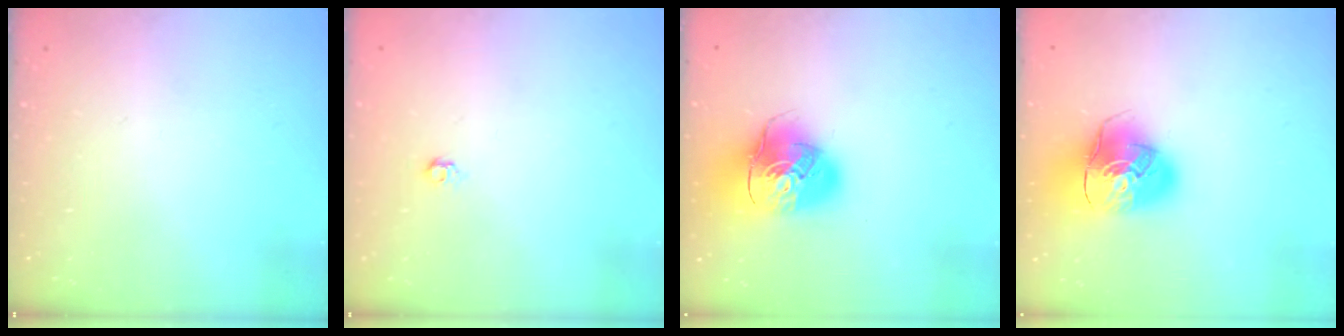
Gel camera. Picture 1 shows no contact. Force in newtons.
{"total": 4.0, "press": 3.9, "slide": 0.7}
{"total": 16.2, "press": 16.0, "slide": 2.4}
{"total": 16.2, "press": 16.0, "slide": 2.4}